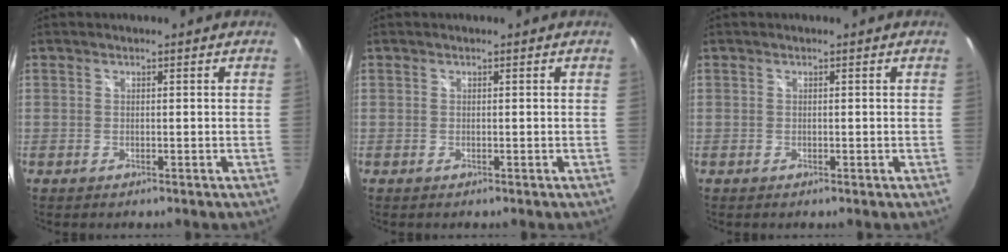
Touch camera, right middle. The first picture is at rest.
{"total": 0.0}
{"total": 0.0}